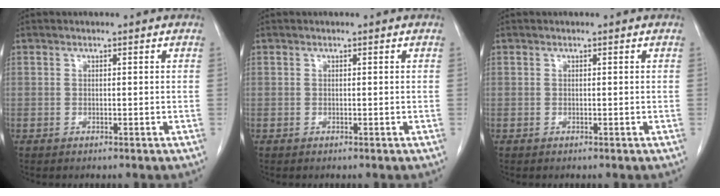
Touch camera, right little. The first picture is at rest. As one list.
[{"total": 0.0}, {"total": 0.0}]